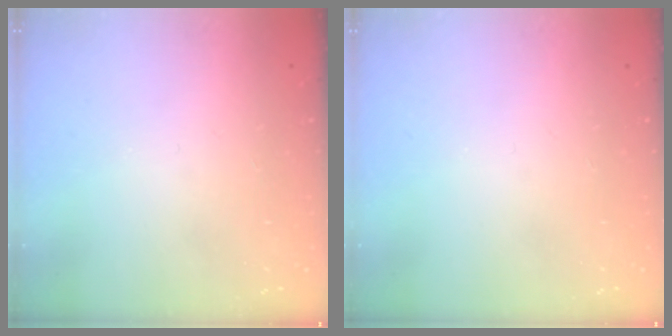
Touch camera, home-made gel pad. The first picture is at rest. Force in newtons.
{"total": 0.0}